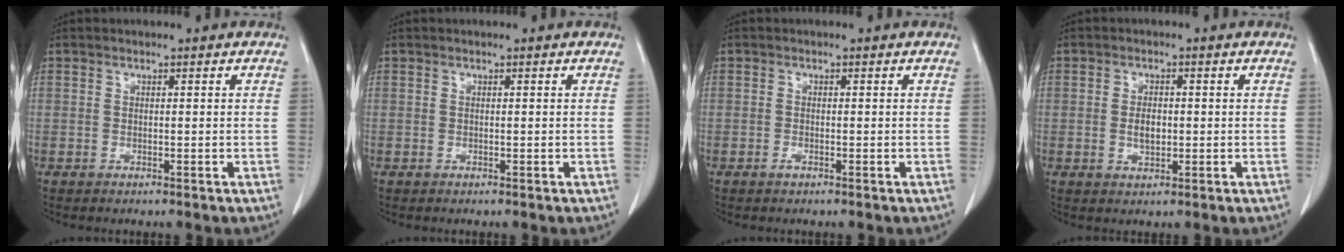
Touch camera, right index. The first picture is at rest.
{"total": 0.0}
{"total": 0.7, "force": [-0.5, 0.2, 0.5], "torque": [-0.008, 0.000, -0.009]}
{"total": 2.8, "force": [-0.2, 1.5, 2.4], "torque": [-0.043, 0.001, -0.002]}